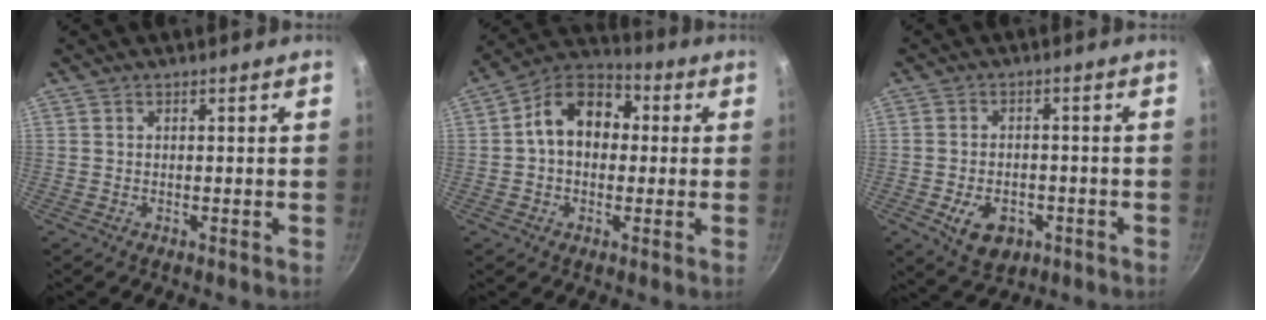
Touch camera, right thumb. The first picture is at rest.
{"total": 12.7, "force": [1.4, 9.4, 8.5], "torque": [-0.097, 0.032, 0.000]}
{"total": 7.7, "force": [-2.9, 5.3, 4.8], "torque": [-0.065, 0.012, -0.038]}